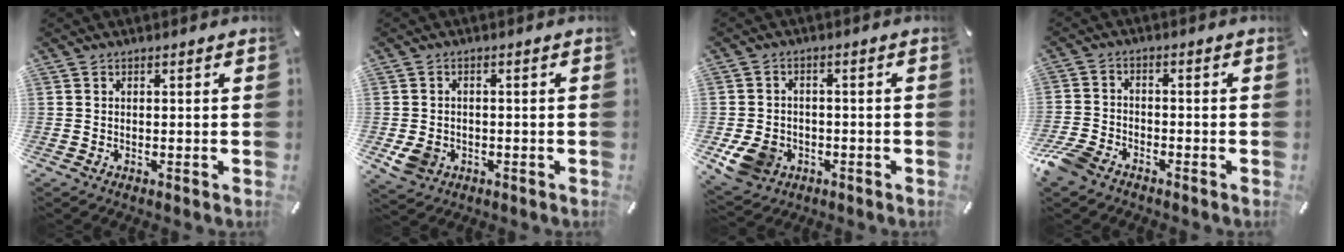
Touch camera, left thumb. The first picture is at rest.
{"total": 4.8, "force": [-1.4, 4.0, 2.3], "torque": [-0.048, -0.001, -0.027]}
{"total": 8.2, "force": [-2.8, 6.8, 3.6], "torque": [-0.082, 0.017, -0.050]}
{"total": 6.4, "force": [-4.9, 3.3, 2.5], "torque": [-0.063, 0.017, -0.098]}